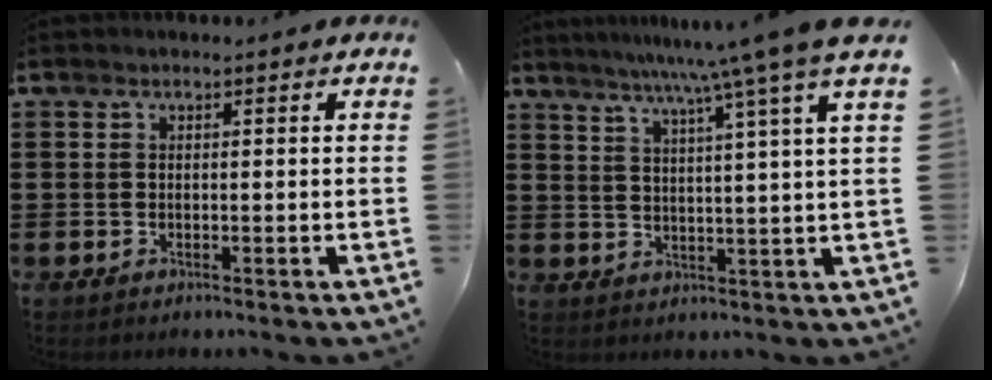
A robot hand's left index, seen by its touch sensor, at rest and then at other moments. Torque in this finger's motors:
{"motor_torque": [1.64, -0.50, 0.36, 0.21]}